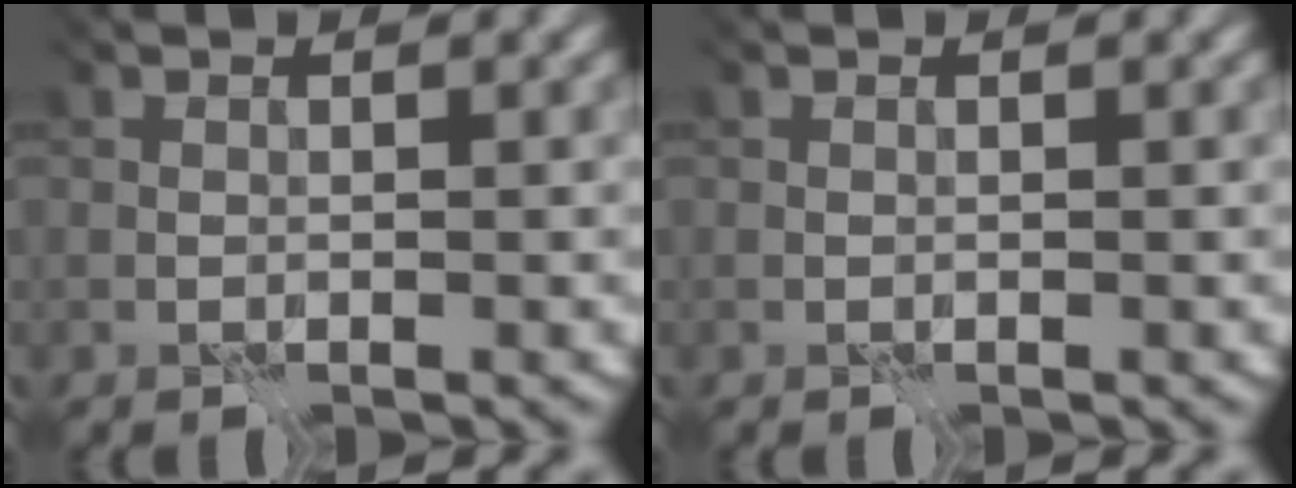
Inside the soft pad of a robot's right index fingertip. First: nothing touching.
{"total": 0.0}